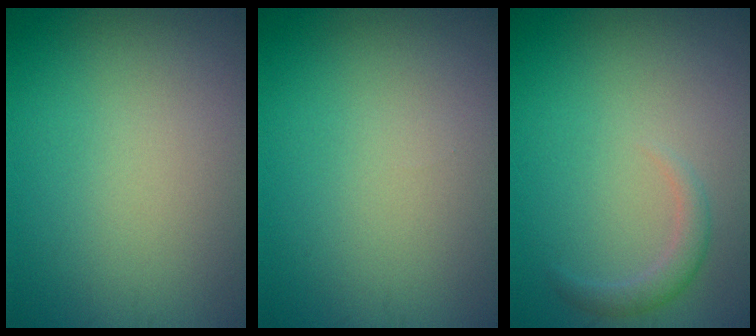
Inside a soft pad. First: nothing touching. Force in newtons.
{"total": 0.0}
{"total": 1.5, "press": 1.5, "slide": 0.1}